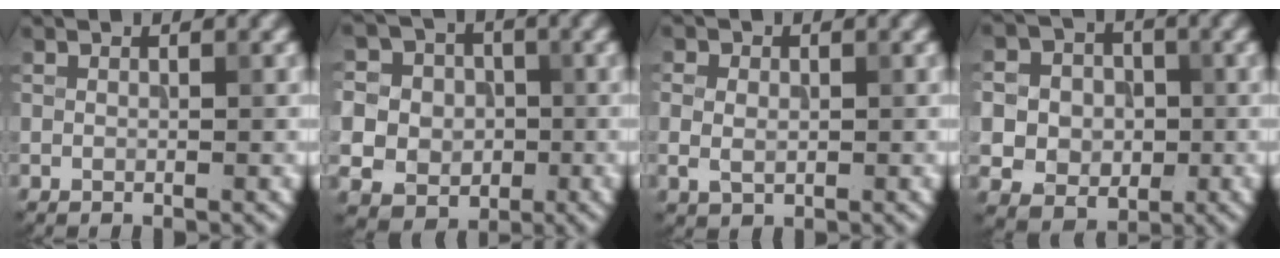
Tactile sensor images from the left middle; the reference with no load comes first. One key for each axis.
{"total": 10.3, "fx": -0.9, "fy": 9.9, "fz": 2.9, "tx": -0.090, "ty": 0.003, "tz": -0.026}
{"total": 2.3, "fx": 0.0, "fy": 1.8, "fz": 1.5, "tx": -0.025, "ty": 0.001, "tz": 0.000}
{"total": 9.2, "fx": -0.3, "fy": 8.6, "fz": 3.3, "tx": -0.086, "ty": 0.017, "tz": -0.013}